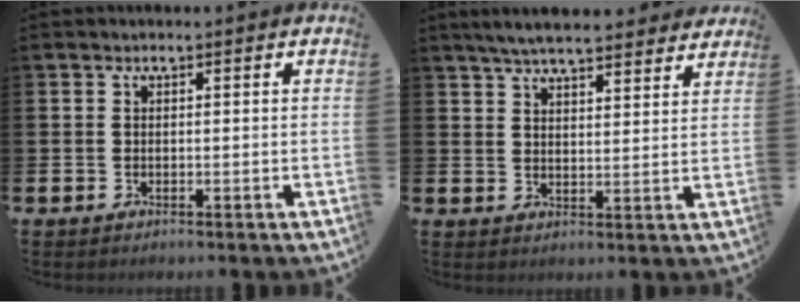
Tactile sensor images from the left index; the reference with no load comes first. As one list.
[{"total": 6.0, "force": [5.7, 0.7, 1.5], "torque": [-0.039, -0.027, 0.103]}]